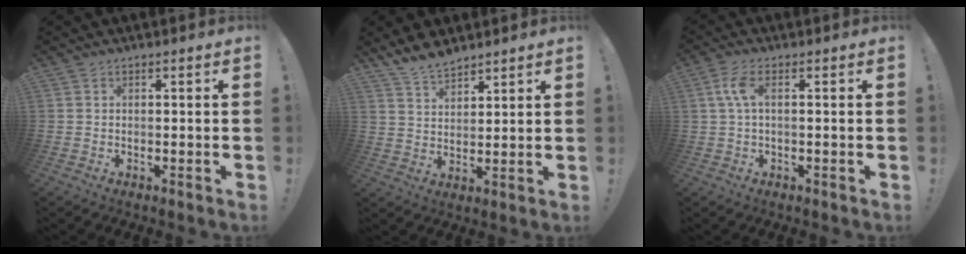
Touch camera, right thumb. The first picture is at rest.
{"total": 7.9, "force": [6.9, 2.9, 2.3], "torque": [-0.041, -0.042, 0.132]}
{"total": 5.1, "force": [0.8, 1.9, 4.6], "torque": [-0.094, 0.004, 0.015]}